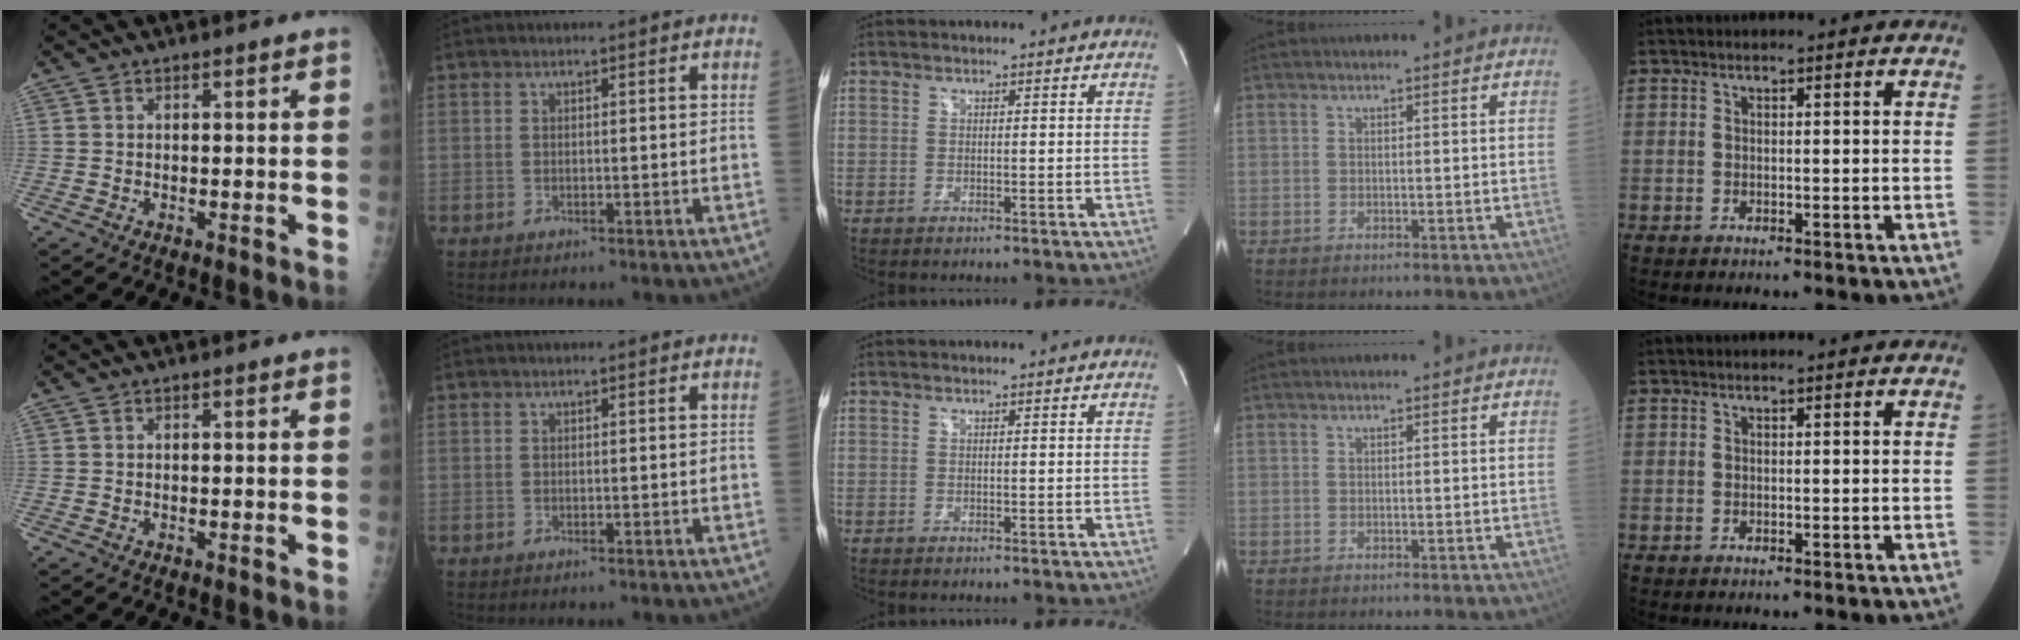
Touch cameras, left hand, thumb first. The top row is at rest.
{}